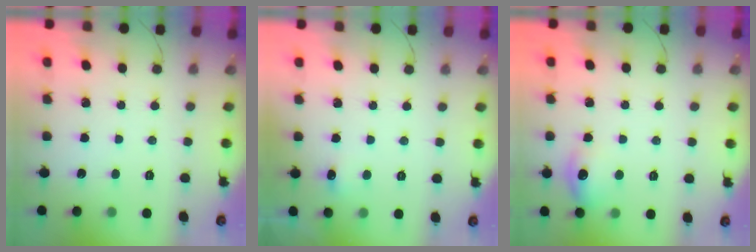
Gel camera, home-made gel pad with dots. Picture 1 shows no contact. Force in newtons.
{"total": 4.4, "press": 4.3, "slide": 1.2}
{"total": 9.4, "press": 9.4, "slide": 0.5}